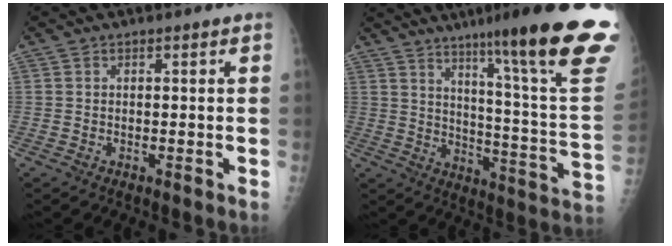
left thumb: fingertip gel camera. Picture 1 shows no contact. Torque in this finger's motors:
{"motor_torque": [0.93, -0.03, 1.51, -1.26, 0.17]}